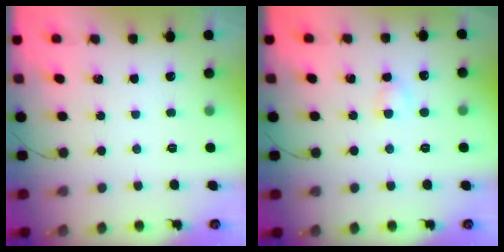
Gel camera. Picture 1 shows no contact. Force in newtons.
{"total": 2.7, "press": 2.5, "slide": 1.0}